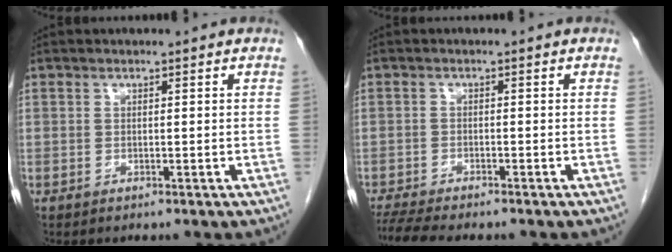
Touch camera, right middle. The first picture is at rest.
{"total": 6.6, "force": [-5.9, 0.4, 2.9], "torque": [-0.050, -0.013, -0.096]}